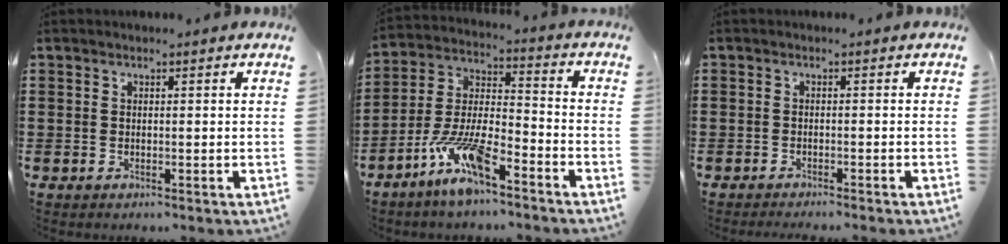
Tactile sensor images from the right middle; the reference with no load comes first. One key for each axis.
{"total": 10.2, "fx": -7.2, "fy": 2.2, "fz": 6.9, "tx": -0.162, "ty": -0.007, "tz": -0.142}
{"total": 1.4, "fx": -1.4, "fy": 0.0, "fz": -0.1, "tx": -0.002, "ty": 0.002, "tz": -0.029}